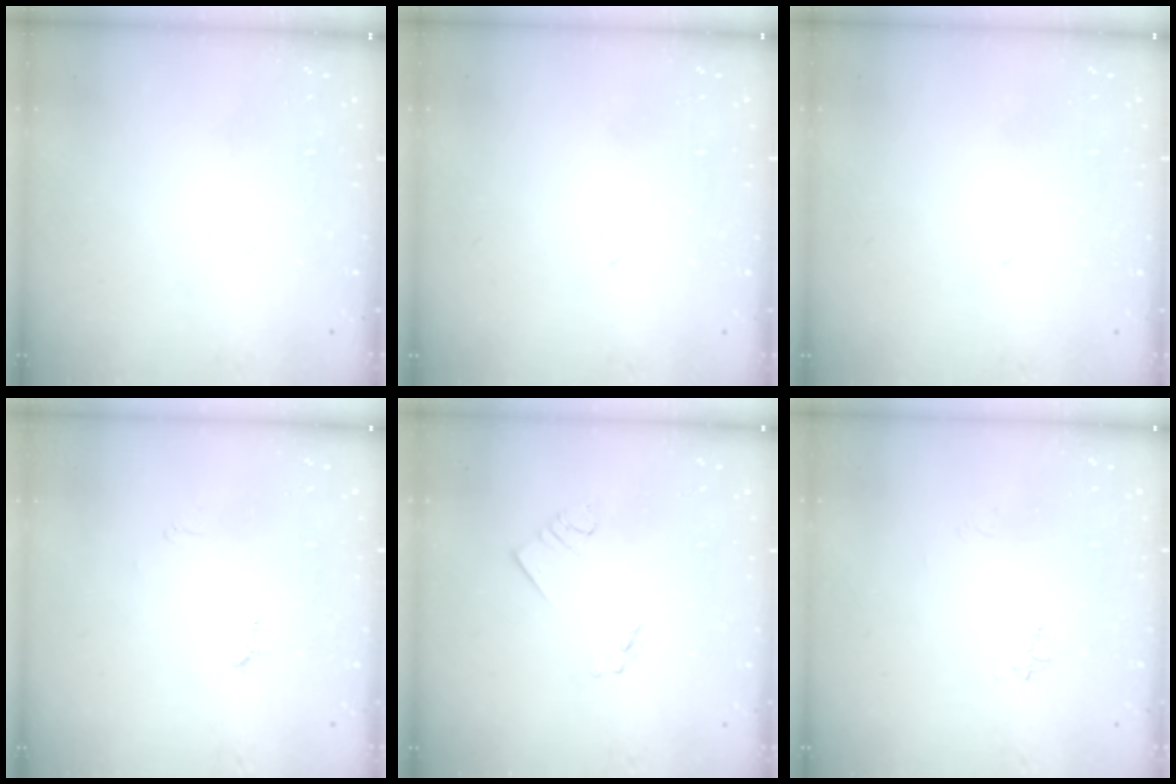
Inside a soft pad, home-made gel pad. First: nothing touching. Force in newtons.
{"total": 1.6, "press": 1.6, "slide": 0.1}
{"total": 1.6, "press": 1.6, "slide": 0.1}
{"total": 5.3, "press": 5.3, "slide": 0.6}
{"total": 1.4, "press": 1.4, "slide": 0.1}
{"total": 5.2, "press": 5.2, "slide": 0.8}